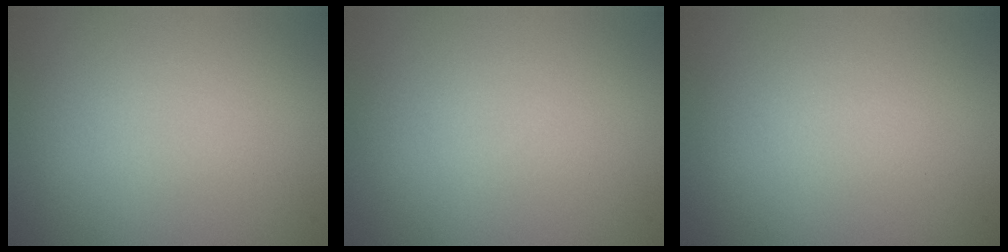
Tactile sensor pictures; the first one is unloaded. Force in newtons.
{"total": 0.0}
{"total": 0.0}